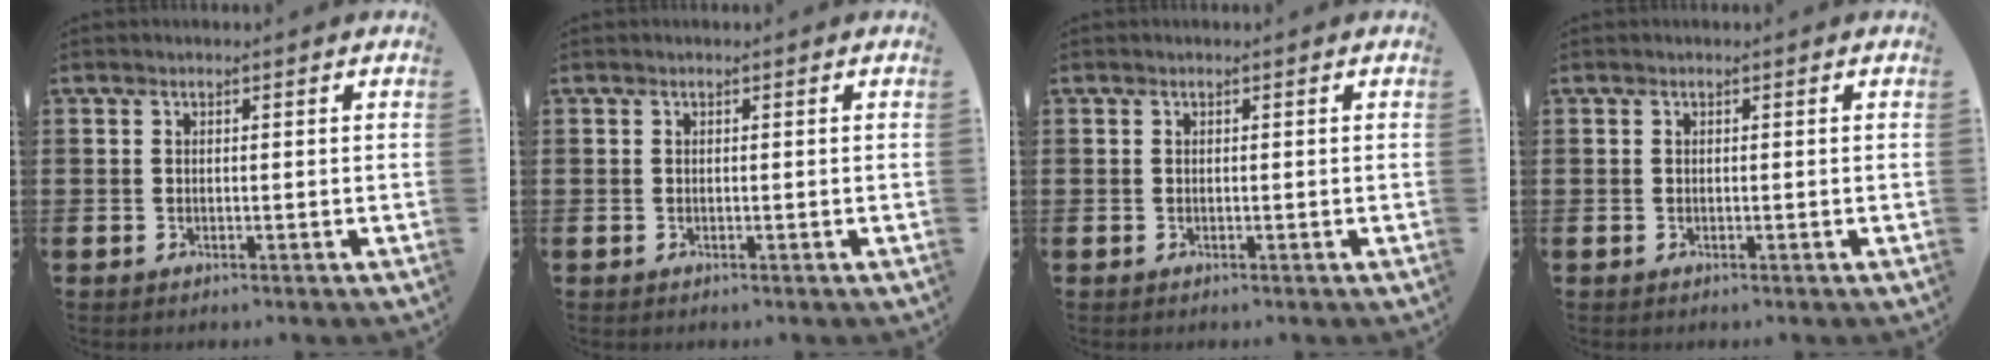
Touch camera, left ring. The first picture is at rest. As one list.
[{"total": 0.0}, {"total": 0.0}, {"total": 0.0}]